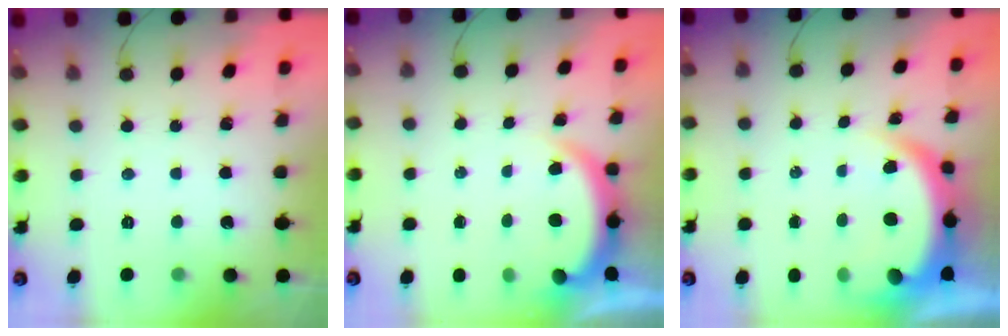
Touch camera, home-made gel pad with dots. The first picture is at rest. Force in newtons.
{"total": 3.2, "press": 3.1, "slide": 0.5}
{"total": 7.8, "press": 7.7, "slide": 1.1}